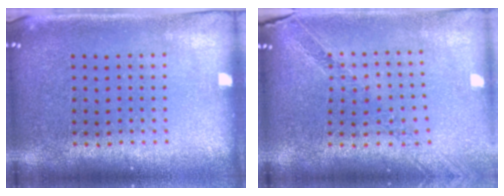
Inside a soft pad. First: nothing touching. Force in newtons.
{"total": 0.6, "press": 0.6, "slide": 0.1}